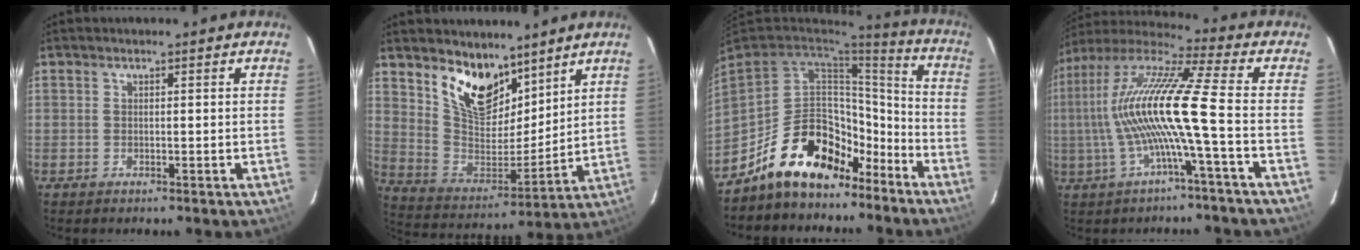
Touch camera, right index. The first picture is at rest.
{"total": 14.5, "force": [10.1, 7.1, 7.6], "torque": [-0.147, -0.009, 0.195]}
{"total": 19.7, "force": [-14.8, 8.7, 9.7], "torque": [-0.184, 0.036, -0.231]}
{"total": 15.9, "force": [-2.4, -0.7, 15.7], "torque": [-0.288, 0.000, -0.045]}